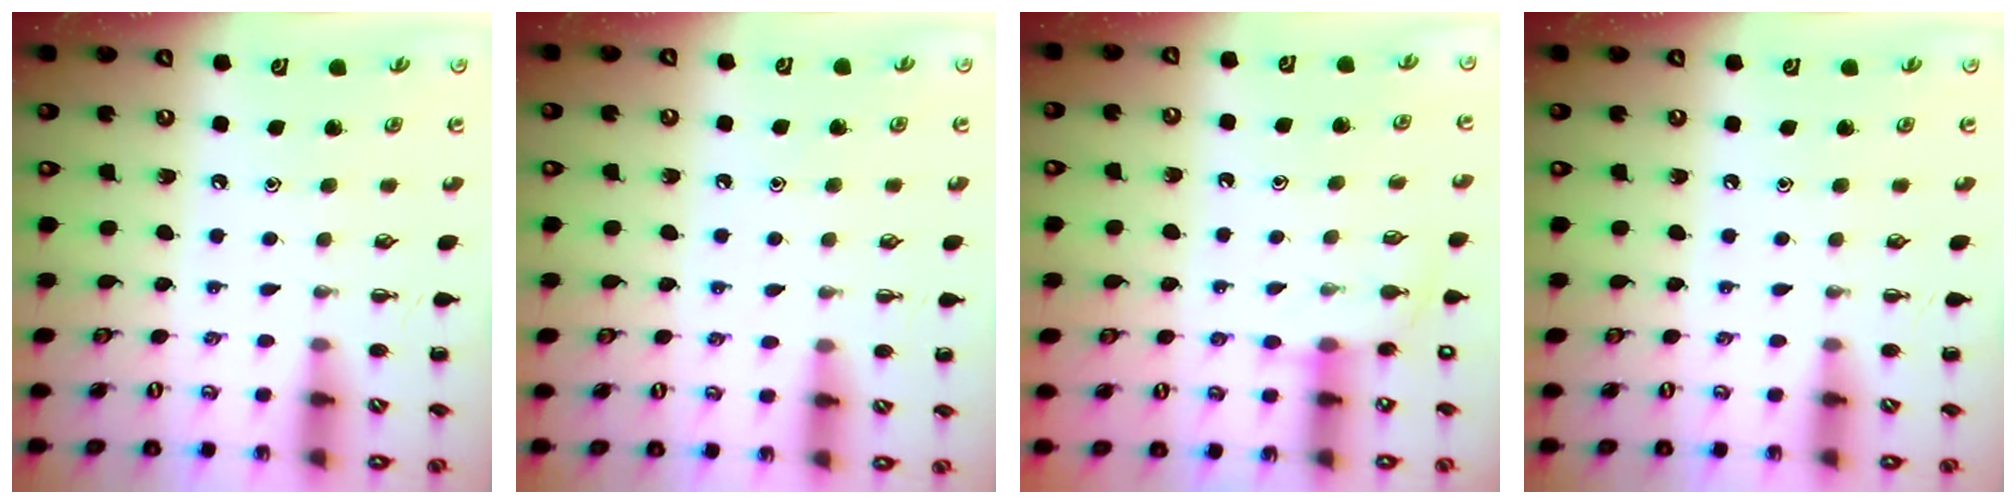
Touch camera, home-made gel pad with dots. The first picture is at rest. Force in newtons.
{"total": 6.3, "press": 6.0, "slide": 1.9}
{"total": 5.4, "press": 5.3, "slide": 1.3}
{"total": 0.0}